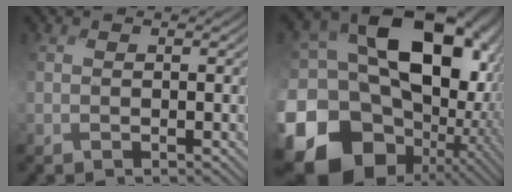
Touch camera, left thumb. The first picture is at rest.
{"total": 21.4, "force": [-6.3, 16.1, 12.6], "torque": [-0.286, -0.012, -0.115]}